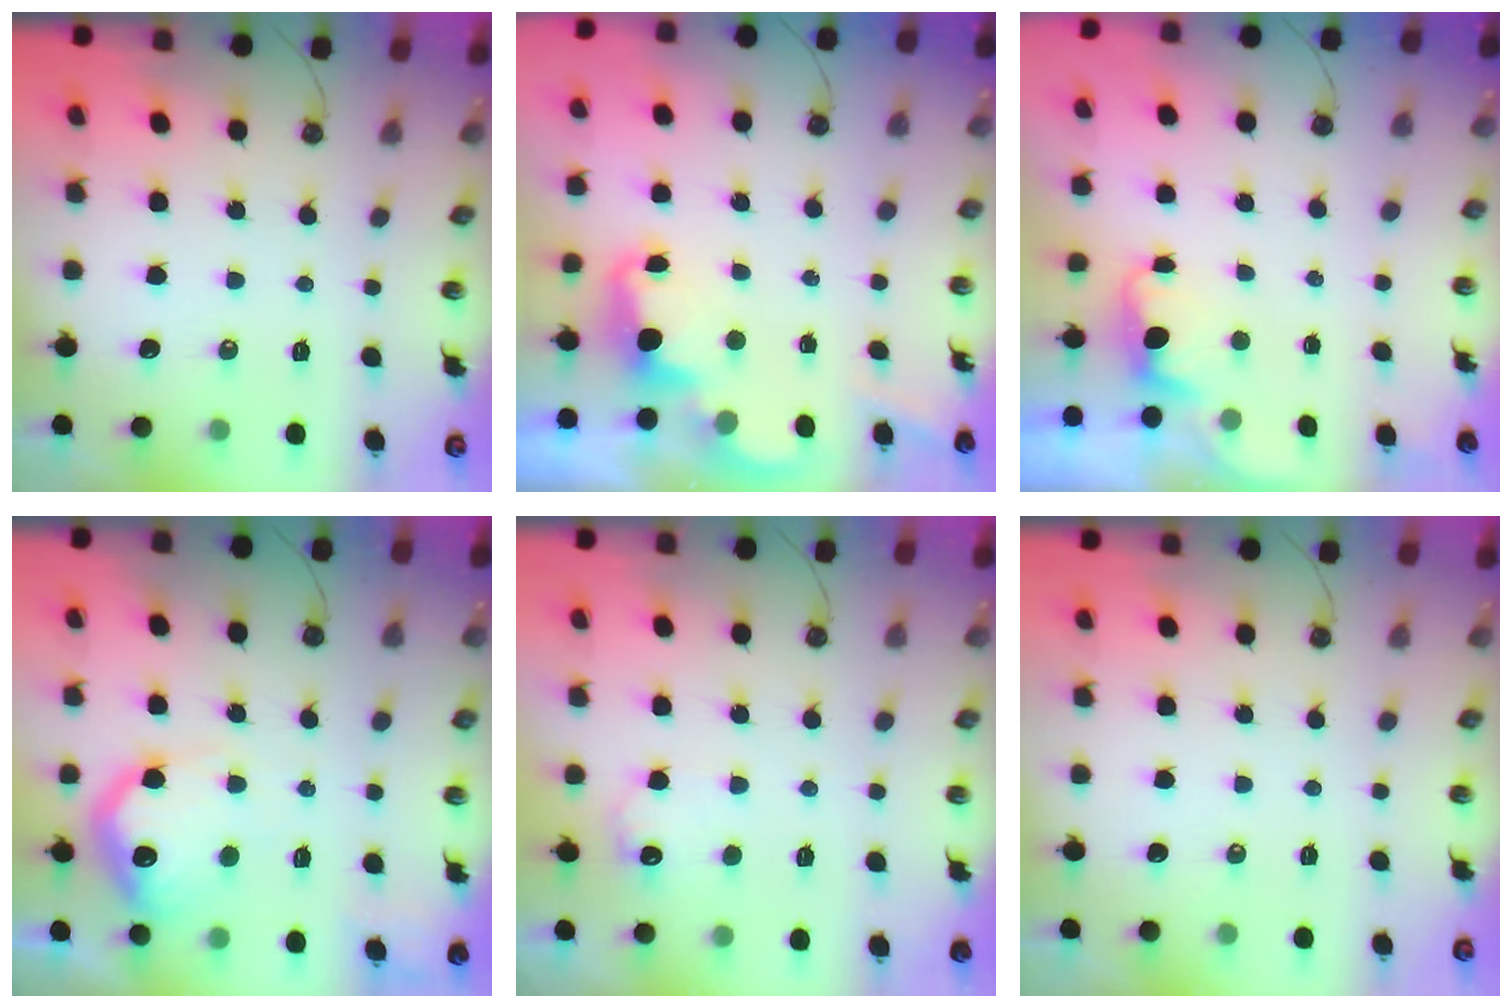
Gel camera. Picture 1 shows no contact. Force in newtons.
{"total": 2.4, "press": 2.3, "slide": 0.5}
{"total": 0.8, "press": 0.3, "slide": 0.7}
{"total": 16.0, "press": 15.9, "slide": 1.3}
{"total": 7.0, "press": 7.0, "slide": 0.4}
{"total": 0.0}